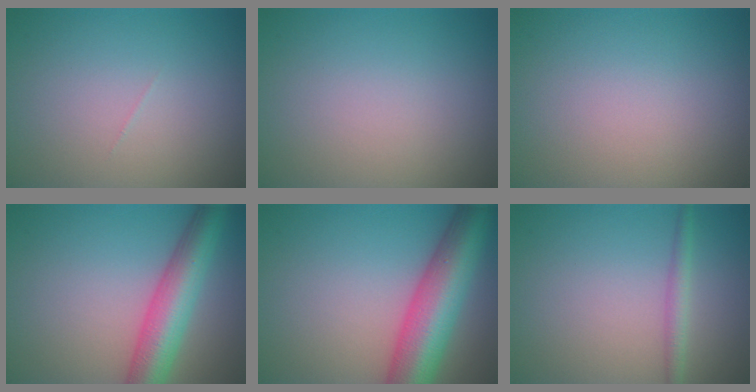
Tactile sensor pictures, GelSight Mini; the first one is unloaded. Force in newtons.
{"total": 0.0}
{"total": 0.0}
{"total": 6.5, "press": 6.5, "slide": 0.1}
{"total": 9.4, "press": 9.4, "slide": 0.3}
{"total": 1.7, "press": 1.7, "slide": 0.1}